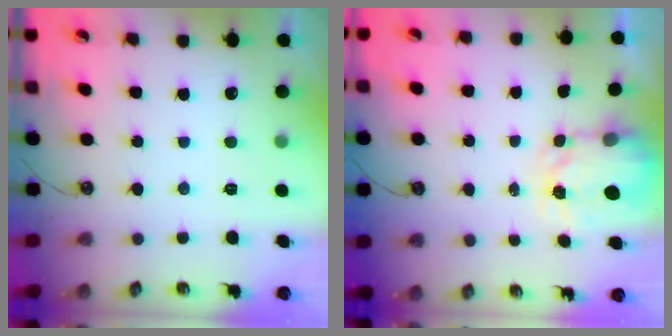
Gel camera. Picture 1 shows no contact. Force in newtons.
{"total": 3.4, "press": 3.4, "slide": 0.5}